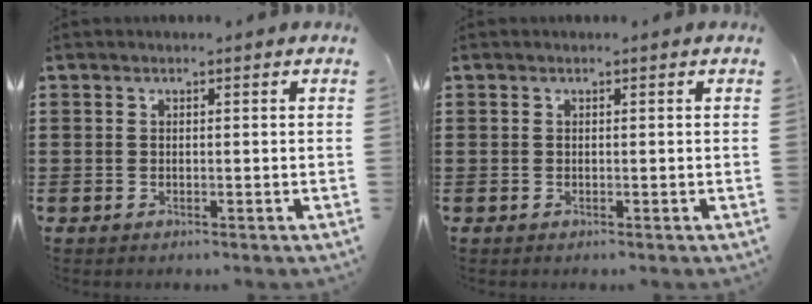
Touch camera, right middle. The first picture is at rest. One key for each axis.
{"total": 0.0}